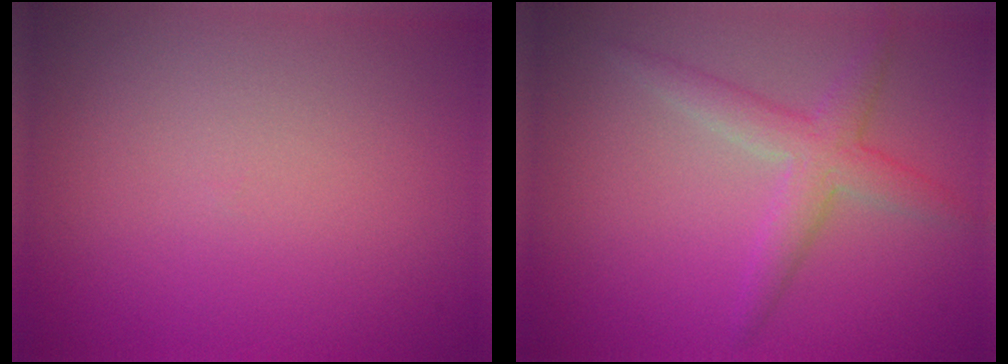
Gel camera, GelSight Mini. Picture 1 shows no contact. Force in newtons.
{"total": 3.1, "press": 3.1, "slide": 0.2}